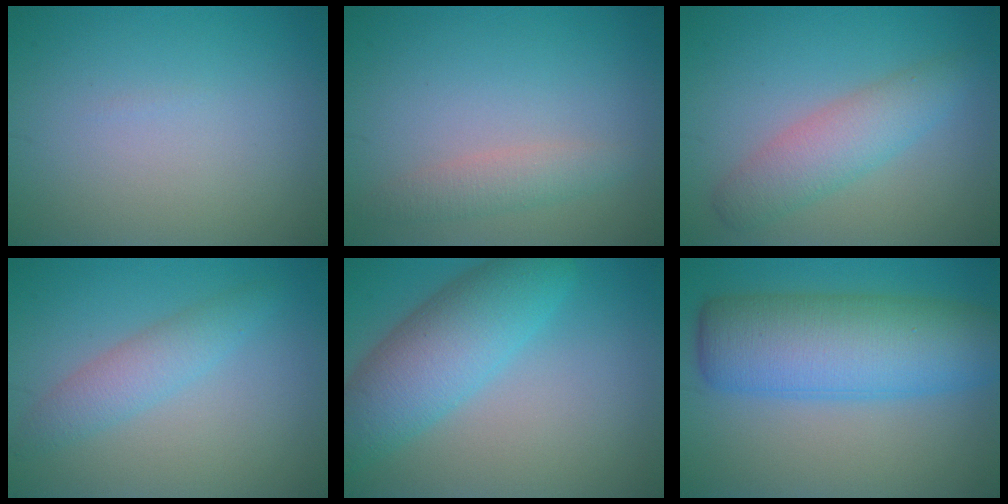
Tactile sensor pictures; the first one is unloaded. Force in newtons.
{"total": 2.0, "press": 2.0, "slide": 0.1}
{"total": 3.9, "press": 3.9, "slide": 0.0}
{"total": 2.8, "press": 2.8, "slide": 0.0}
{"total": 7.3, "press": 7.3, "slide": 0.0}
{"total": 10.1, "press": 10.1, "slide": 0.2}